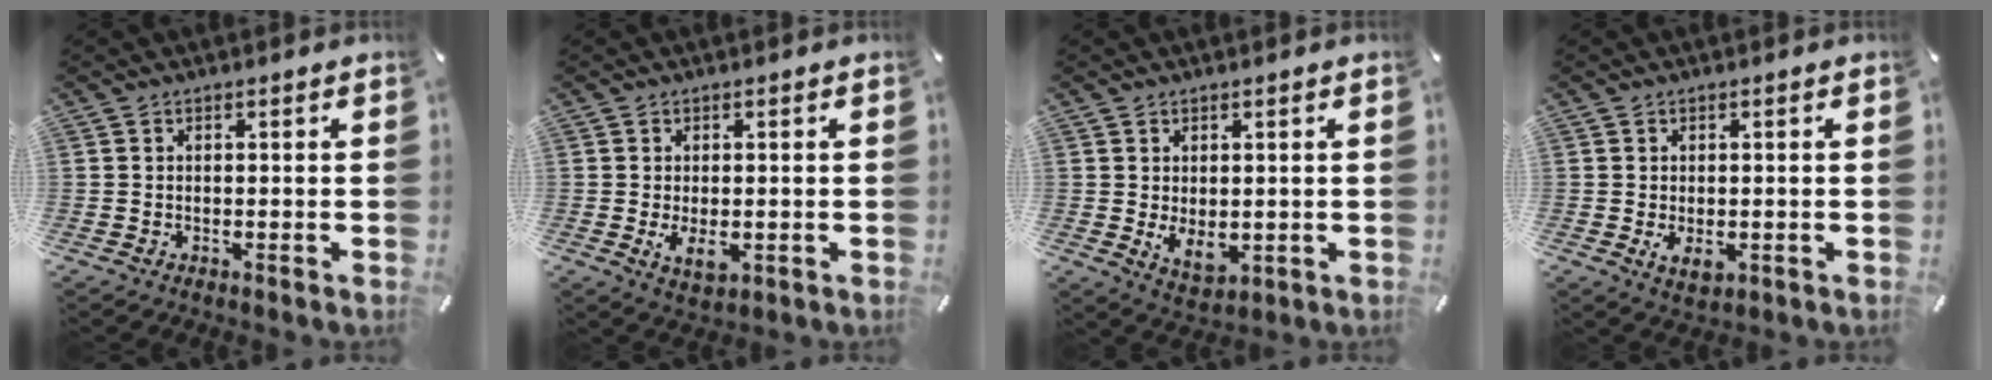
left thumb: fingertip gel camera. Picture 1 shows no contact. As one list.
[{"total": 4.3, "force": [-0.7, 2.5, 3.5], "torque": [-0.078, -0.009, -0.017]}, {"total": 5.1, "force": [0.4, 3.7, 3.5], "torque": [-0.067, -0.010, 0.006]}, {"total": 3.3, "force": [-0.6, 2.2, 2.3], "torque": [-0.037, -0.008, -0.015]}]